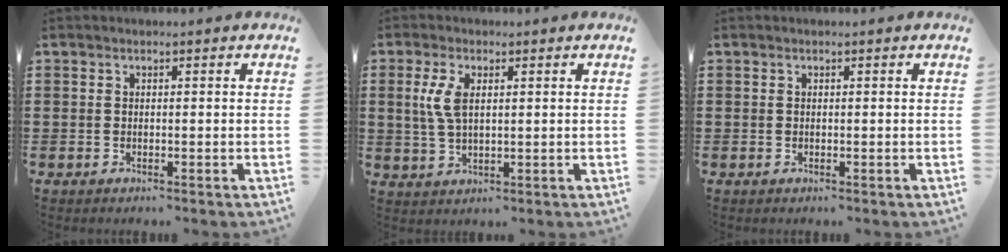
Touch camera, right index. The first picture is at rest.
{"total": 4.9, "force": [1.2, 2.2, 4.2], "torque": [-0.105, 0.002, 0.015]}
{"total": 0.0}